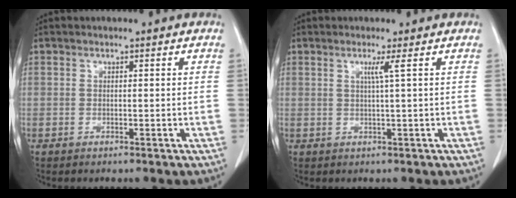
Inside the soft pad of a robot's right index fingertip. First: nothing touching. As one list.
[{"total": 1.8, "force": [0.7, -0.8, 1.5], "torque": [-0.030, -0.004, 0.015]}]